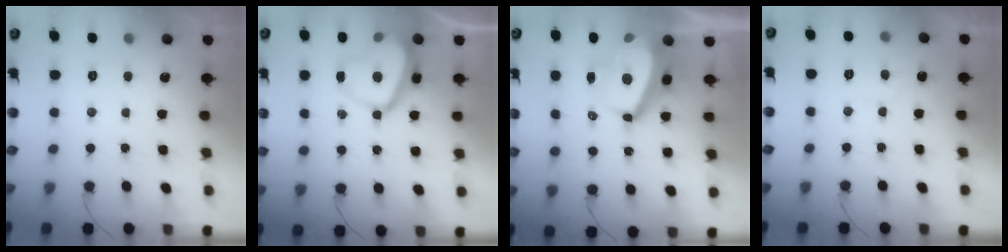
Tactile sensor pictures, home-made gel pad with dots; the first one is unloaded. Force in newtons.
{"total": 12.4, "press": 12.4, "slide": 0.9}
{"total": 12.1, "press": 12.0, "slide": 1.6}
{"total": 1.8, "press": 1.7, "slide": 0.6}